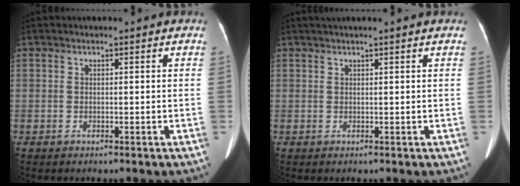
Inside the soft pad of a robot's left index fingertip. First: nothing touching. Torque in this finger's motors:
{"motor_torque": [0.26, 0.38, -0.08, 0.00]}